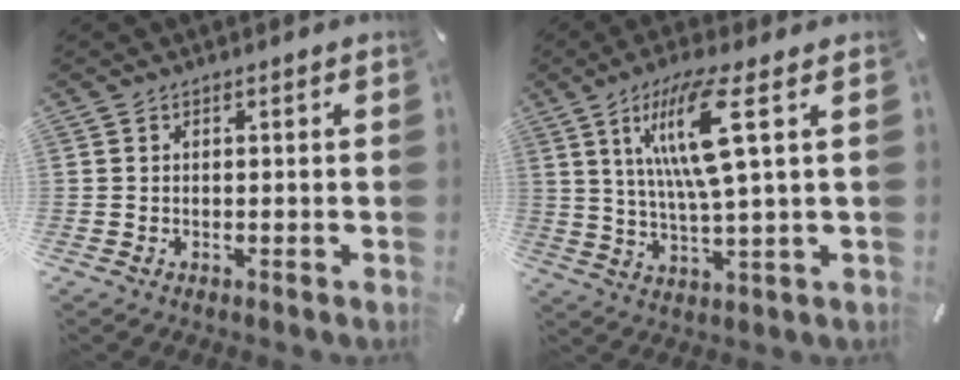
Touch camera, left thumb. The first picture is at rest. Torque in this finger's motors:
{"motor_torque": [1.89, 2.18, 1.59, -0.88, 0.31]}